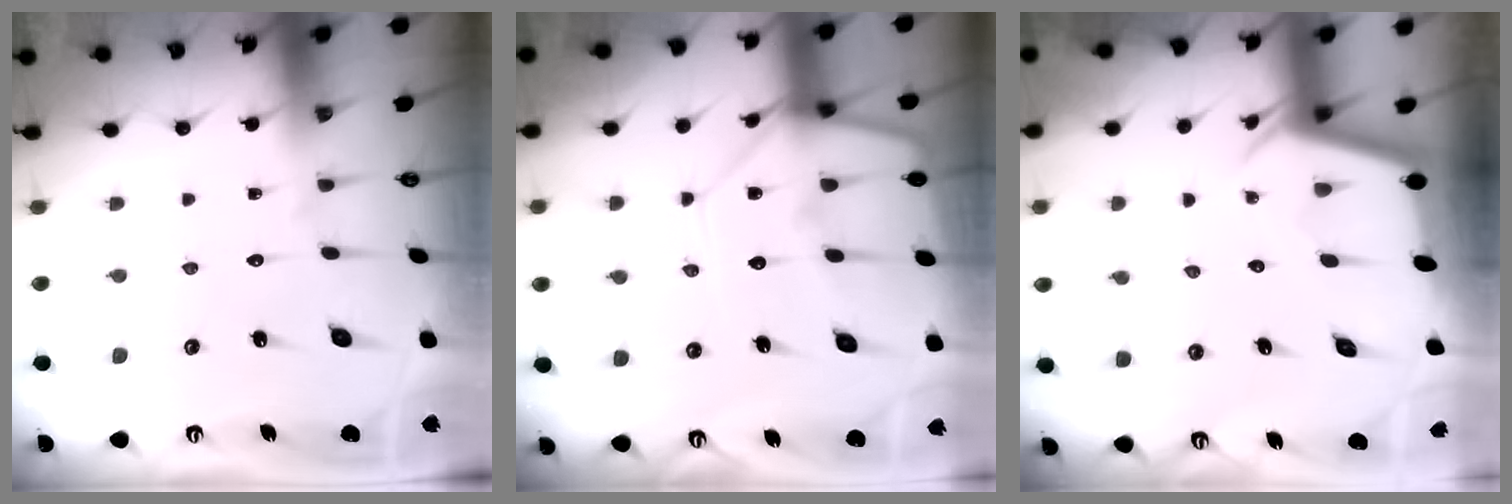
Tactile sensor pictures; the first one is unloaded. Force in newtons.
{"total": 11.0, "press": 11.0, "slide": 1.0}
{"total": 2.8, "press": 2.8, "slide": 0.2}